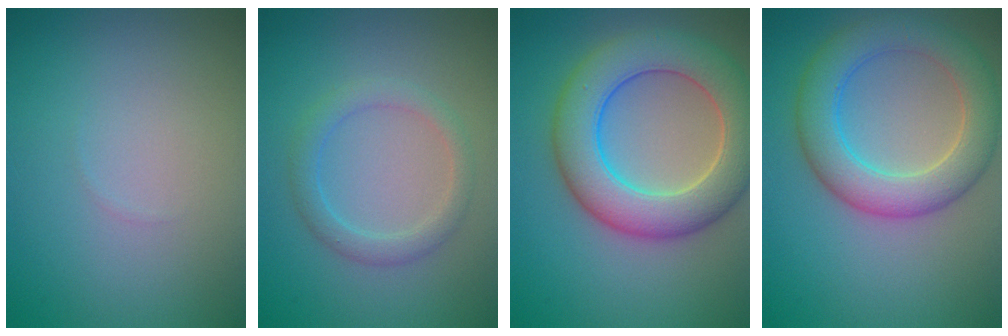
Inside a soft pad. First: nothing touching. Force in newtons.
{"total": 2.4, "press": 2.4, "slide": 0.1}
{"total": 8.7, "press": 8.7, "slide": 0.4}
{"total": 6.3, "press": 6.3, "slide": 0.3}